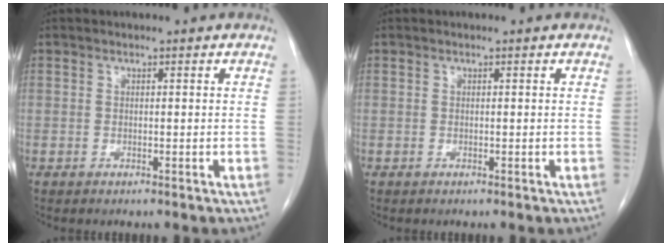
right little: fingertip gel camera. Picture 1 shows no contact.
{"total": 0.0}